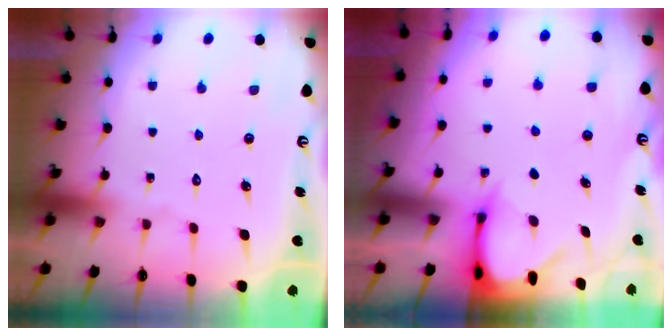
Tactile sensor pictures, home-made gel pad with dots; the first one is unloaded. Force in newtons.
{"total": 3.4, "press": 3.4, "slide": 0.3}